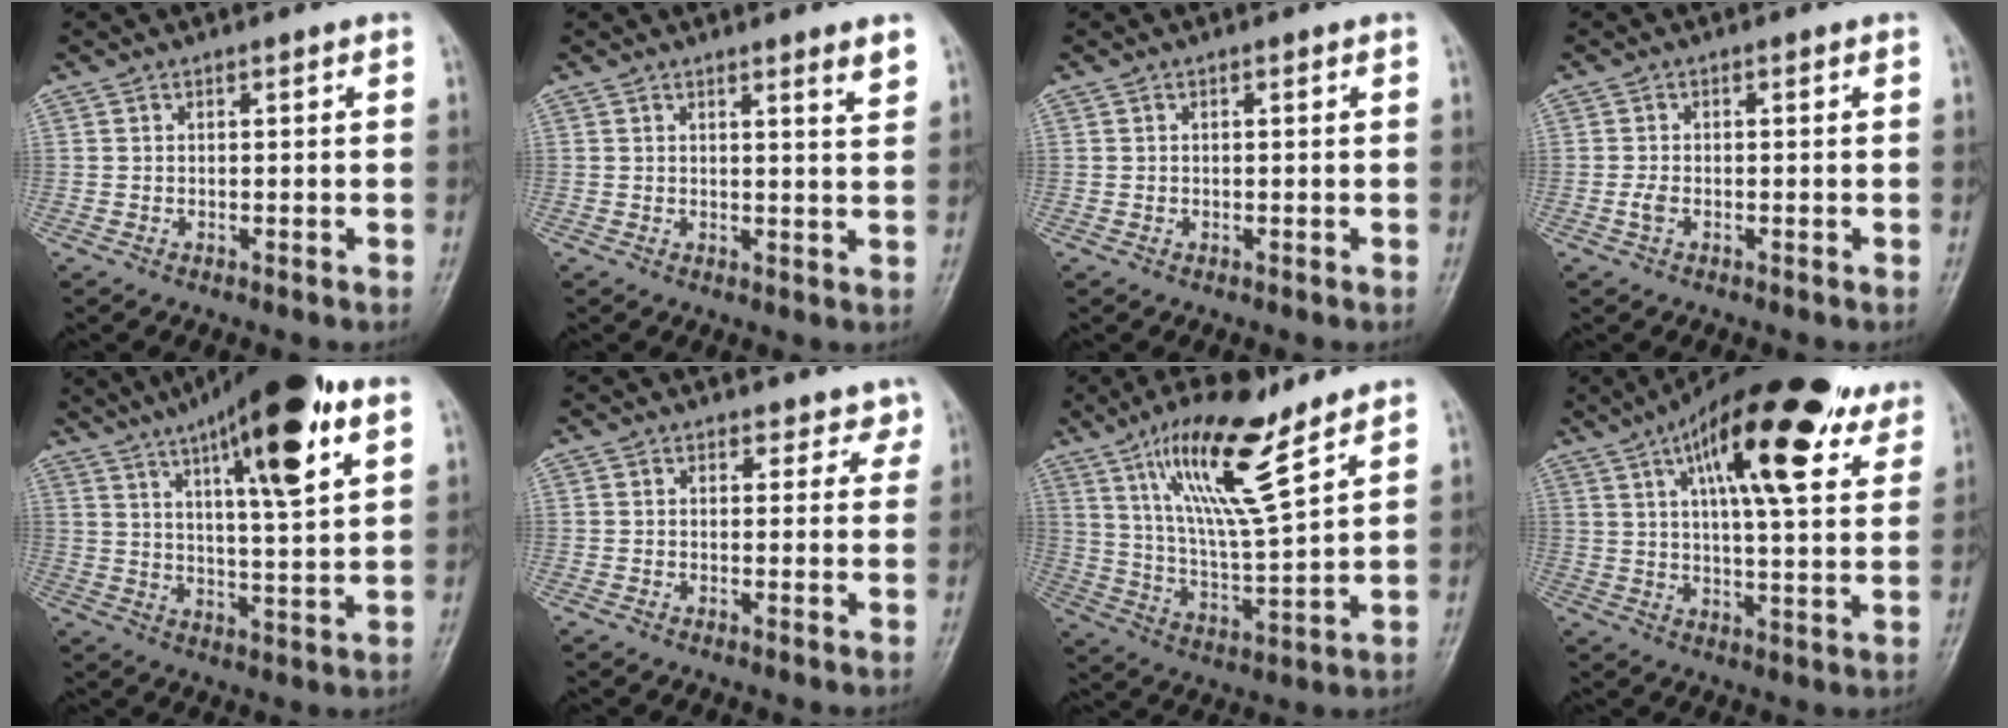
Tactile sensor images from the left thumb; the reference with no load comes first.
{"total": 3.2, "force": [2.2, 0.0, 2.3], "torque": [-0.031, -0.020, 0.031]}
{"total": 0.0}
{"total": 1.6, "force": [-0.8, 0.9, 1.2], "torque": [-0.025, 0.005, -0.017]}
{"total": 20.6, "force": [10.8, 4.3, 17.0], "torque": [-0.252, -0.016, 0.172]}
{"total": 3.0, "force": [2.2, 2.0, 0.1], "torque": [0.030, -0.012, 0.016]}
{"total": 17.0, "force": [10.2, 3.9, 13.1], "torque": [-0.225, -0.050, 0.193]}
{"total": 23.7, "force": [12.4, 7.9, 18.6], "torque": [-0.257, -0.009, 0.185]}